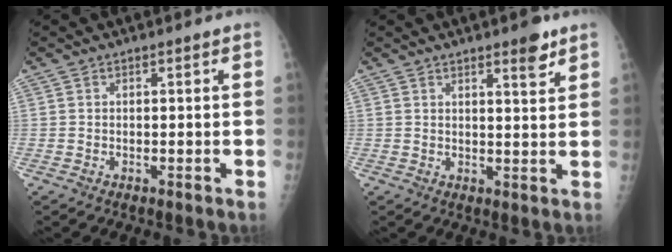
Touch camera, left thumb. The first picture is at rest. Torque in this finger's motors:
{"motor_torque": [0.13, 0.23, 0.01, -0.14, 0.04]}